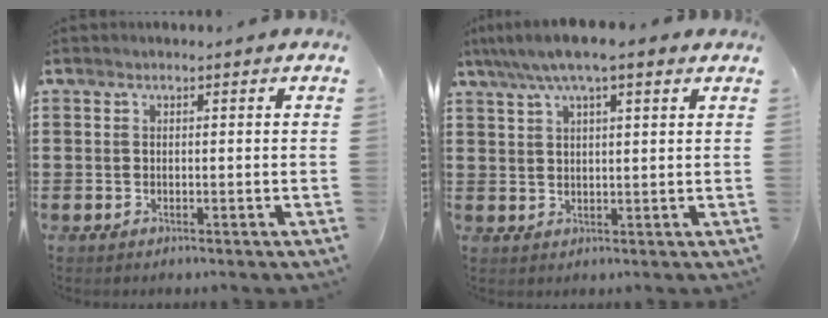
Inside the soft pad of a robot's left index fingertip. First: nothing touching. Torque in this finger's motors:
{"motor_torque": [2.02, 0.12, 1.05, 0.21]}